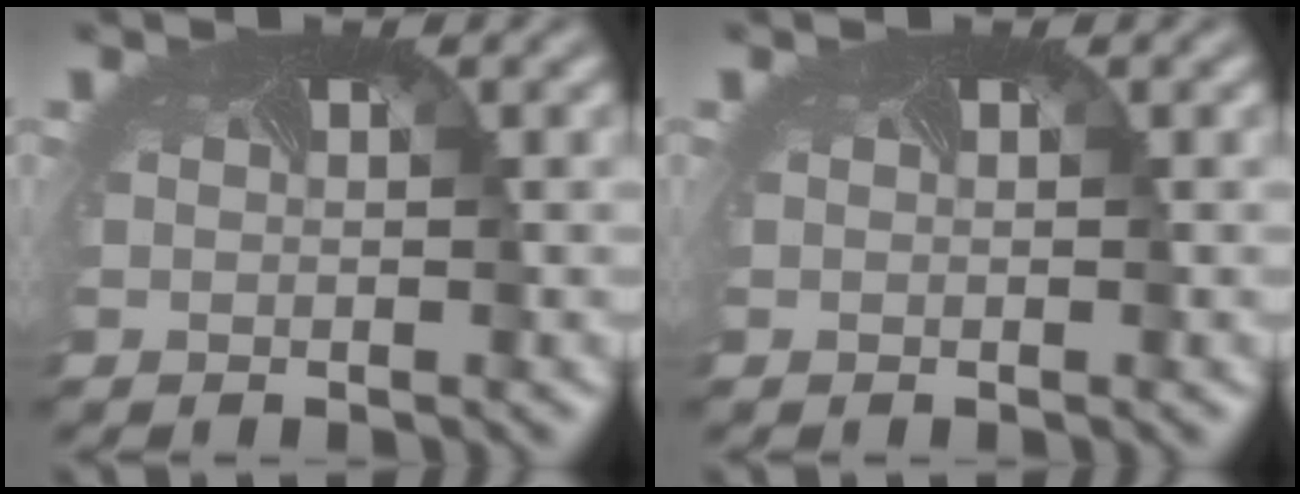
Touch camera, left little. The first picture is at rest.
{"total": 0.0}